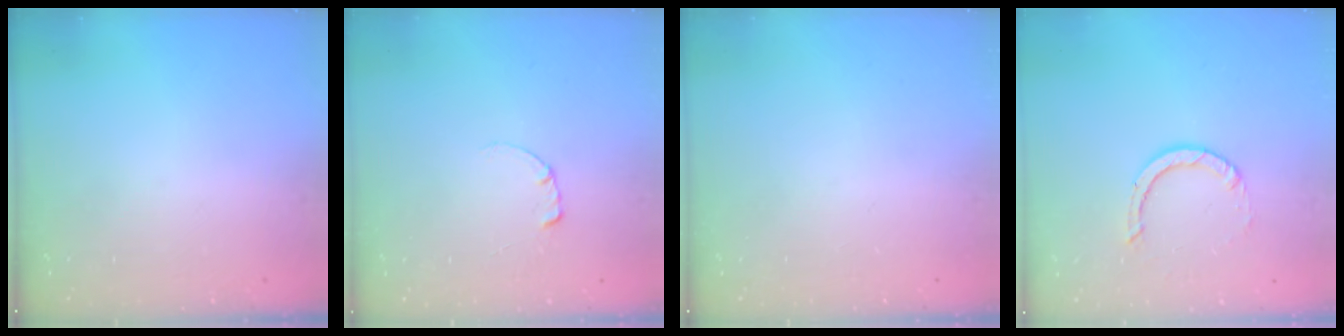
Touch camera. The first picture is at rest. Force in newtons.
{"total": 0.6, "press": 0.5, "slide": 0.2}
{"total": 0.0}
{"total": 2.9, "press": 2.9, "slide": 0.2}